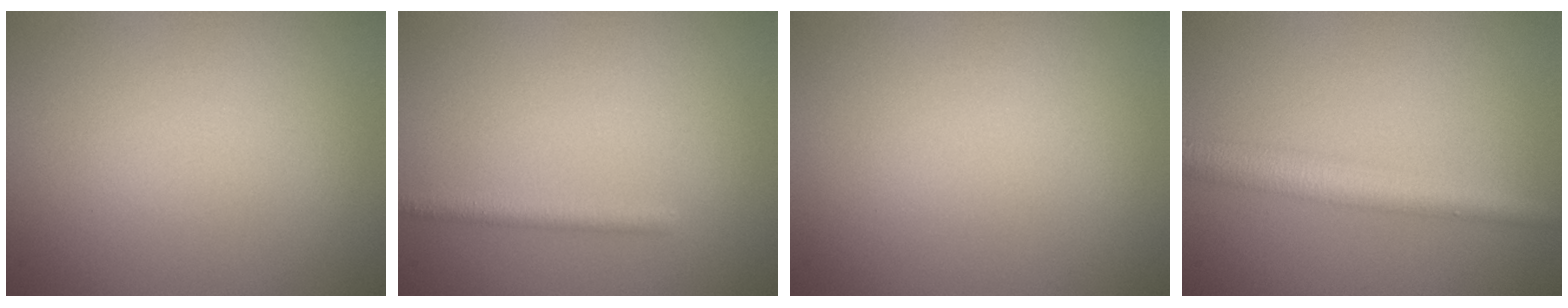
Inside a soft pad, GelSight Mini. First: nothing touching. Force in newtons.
{"total": 1.6, "press": 1.6, "slide": 0.0}
{"total": 0.0}
{"total": 4.0, "press": 4.0, "slide": 0.2}